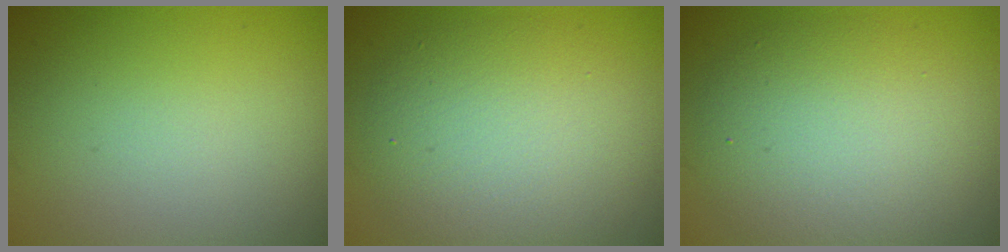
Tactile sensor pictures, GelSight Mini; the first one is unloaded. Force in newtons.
{"total": 6.4, "press": 6.4, "slide": 0.2}
{"total": 6.5, "press": 6.4, "slide": 0.5}